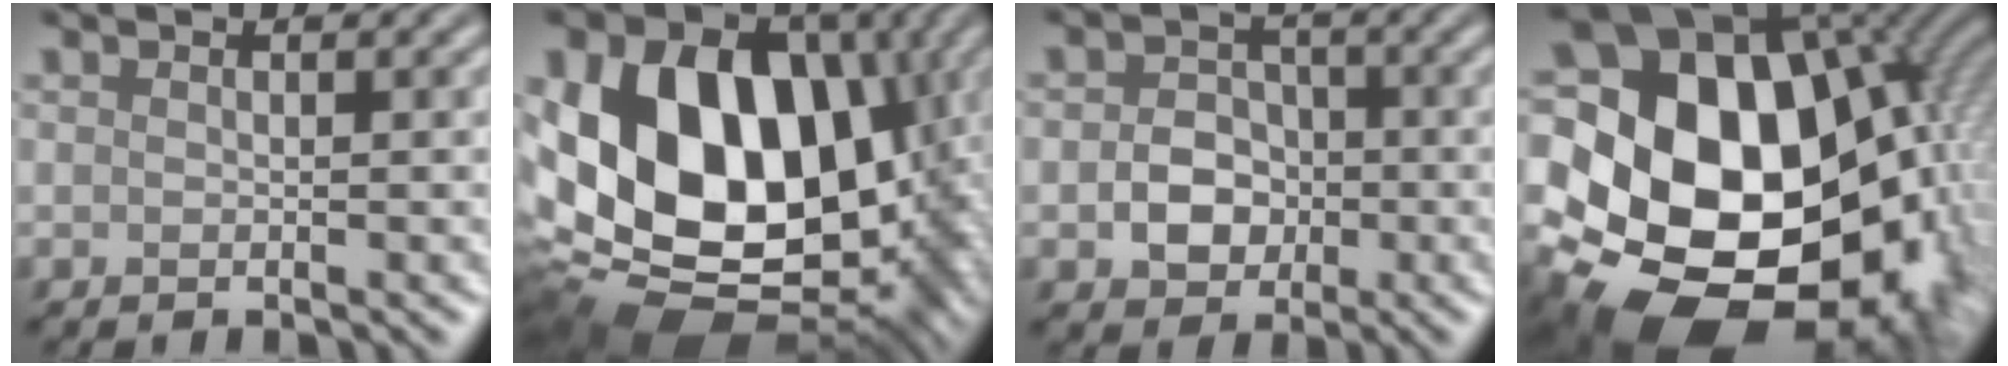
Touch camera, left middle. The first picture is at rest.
{"total": 19.3, "force": [1.5, 14.2, 12.9], "torque": [-0.247, -0.019, 0.048]}
{"total": 3.7, "force": [-0.8, 3.1, 1.9], "torque": [-0.026, -0.001, -0.017]}
{"total": 22.0, "force": [-1.3, 16.4, 14.6], "torque": [-0.273, -0.020, -0.005]}